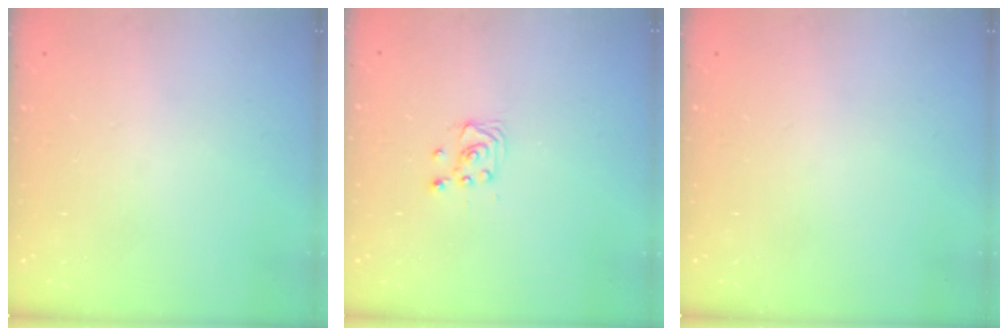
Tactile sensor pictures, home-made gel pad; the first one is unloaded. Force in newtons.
{"total": 2.9, "press": 2.9, "slide": 0.4}
{"total": 0.0}